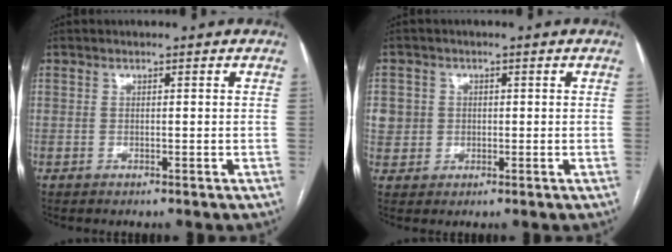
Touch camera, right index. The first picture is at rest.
{"total": 4.4, "force": [0.7, 4.3, 0.6], "torque": [-0.007, 0.010, 0.019]}